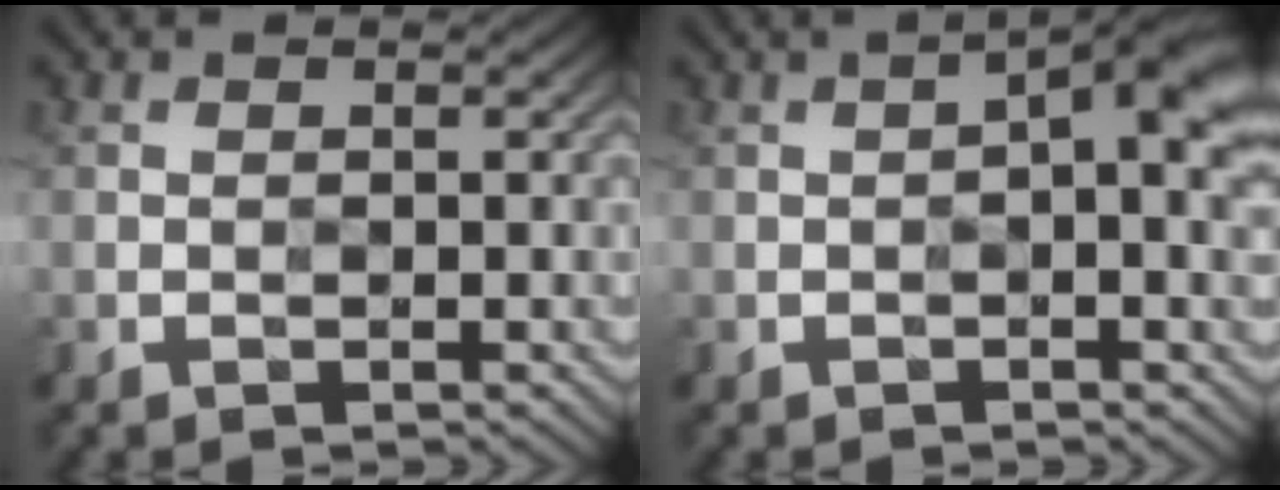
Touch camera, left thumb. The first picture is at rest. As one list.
[{"total": 4.2, "force": [0.4, 0.9, 4.1], "torque": [-0.064, 0.012, 0.002]}]